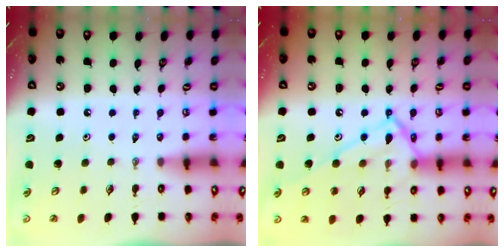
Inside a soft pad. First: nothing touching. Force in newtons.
{"total": 15.9, "press": 15.9, "slide": 1.1}